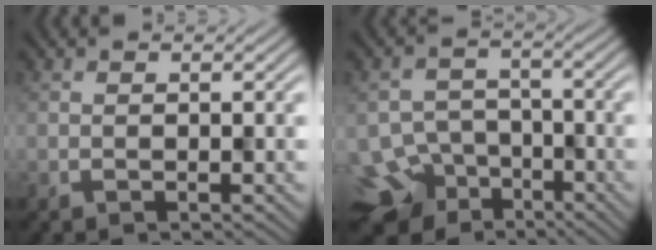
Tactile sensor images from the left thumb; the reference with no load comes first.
{"total": 10.7, "force": [-7.4, 7.2, 2.9], "torque": [-0.076, -0.026, -0.096]}